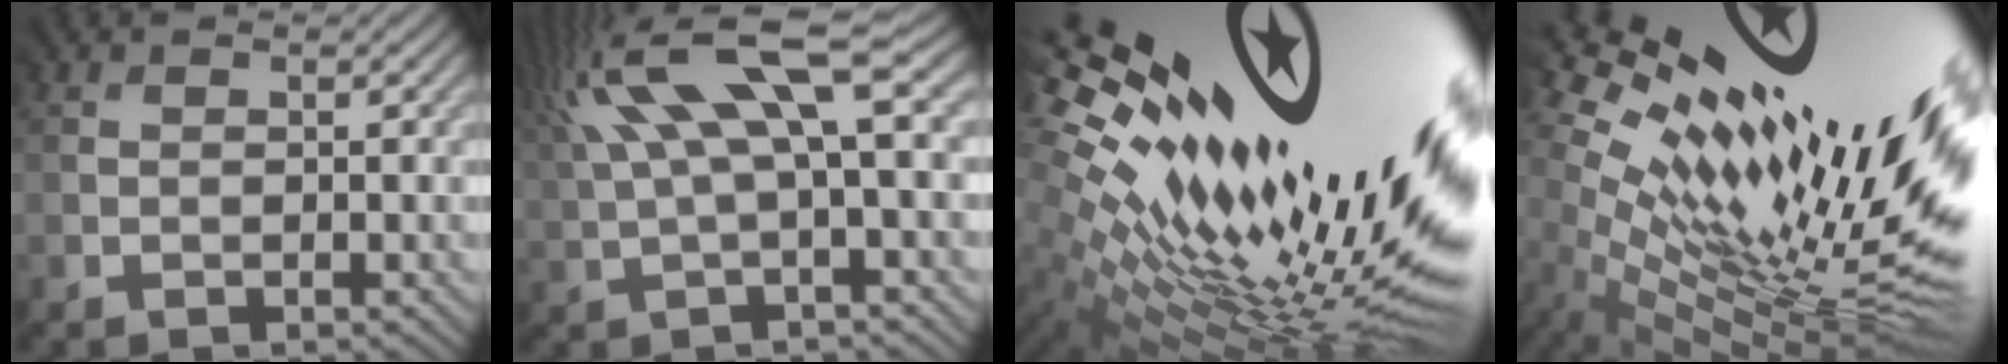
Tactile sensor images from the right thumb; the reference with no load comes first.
{"total": 11.6, "force": [4.1, 3.1, 10.3], "torque": [-0.221, 0.019, 0.080]}
{"total": 20.3, "force": [6.1, 8.0, 17.6], "torque": [-0.291, -0.018, 0.138]}
{"total": 18.2, "force": [6.0, 6.8, 15.8], "torque": [-0.263, -0.016, 0.116]}